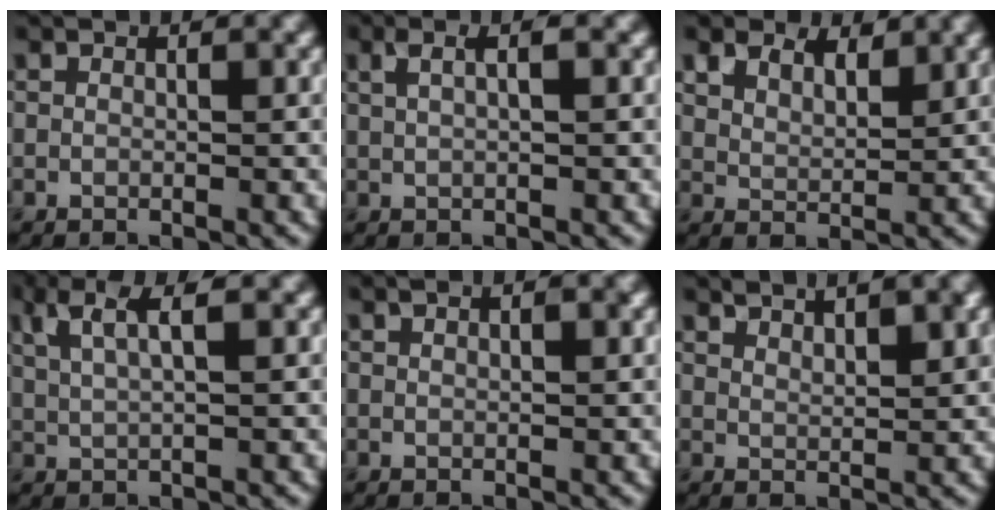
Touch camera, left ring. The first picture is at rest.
{"total": 2.5, "force": [1.1, 0.8, 2.1], "torque": [-0.031, -0.002, 0.019]}
{"total": 5.2, "force": [4.1, 2.5, 2.1], "torque": [-0.057, 0.006, 0.064]}
{"total": 3.6, "force": [1.9, 0.8, 2.9], "torque": [-0.054, 0.005, 0.039]}
{"total": 1.2, "force": [0.7, 0.3, 0.9], "torque": [-0.012, 0.001, 0.012]}
{"total": 3.5, "force": [2.7, 0.9, 1.9], "torque": [-0.009, 0.006, 0.034]}